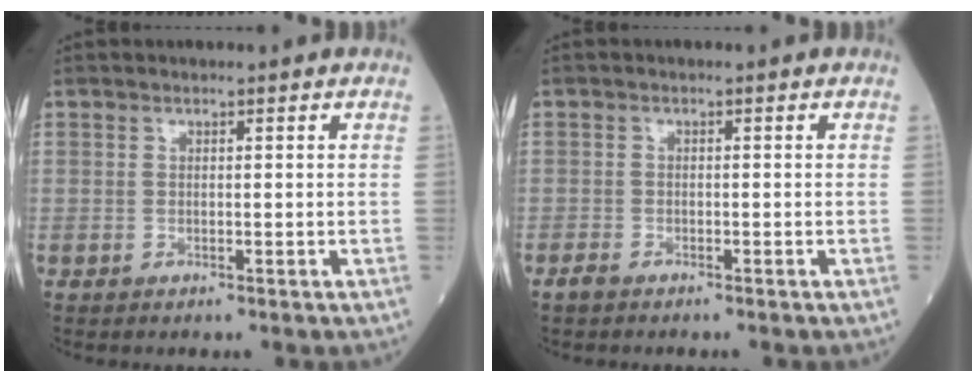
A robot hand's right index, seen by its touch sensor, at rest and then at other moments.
{"total": 1.3, "force": [-1.2, 0.4, 0.6], "torque": [-0.019, -0.002, -0.022]}